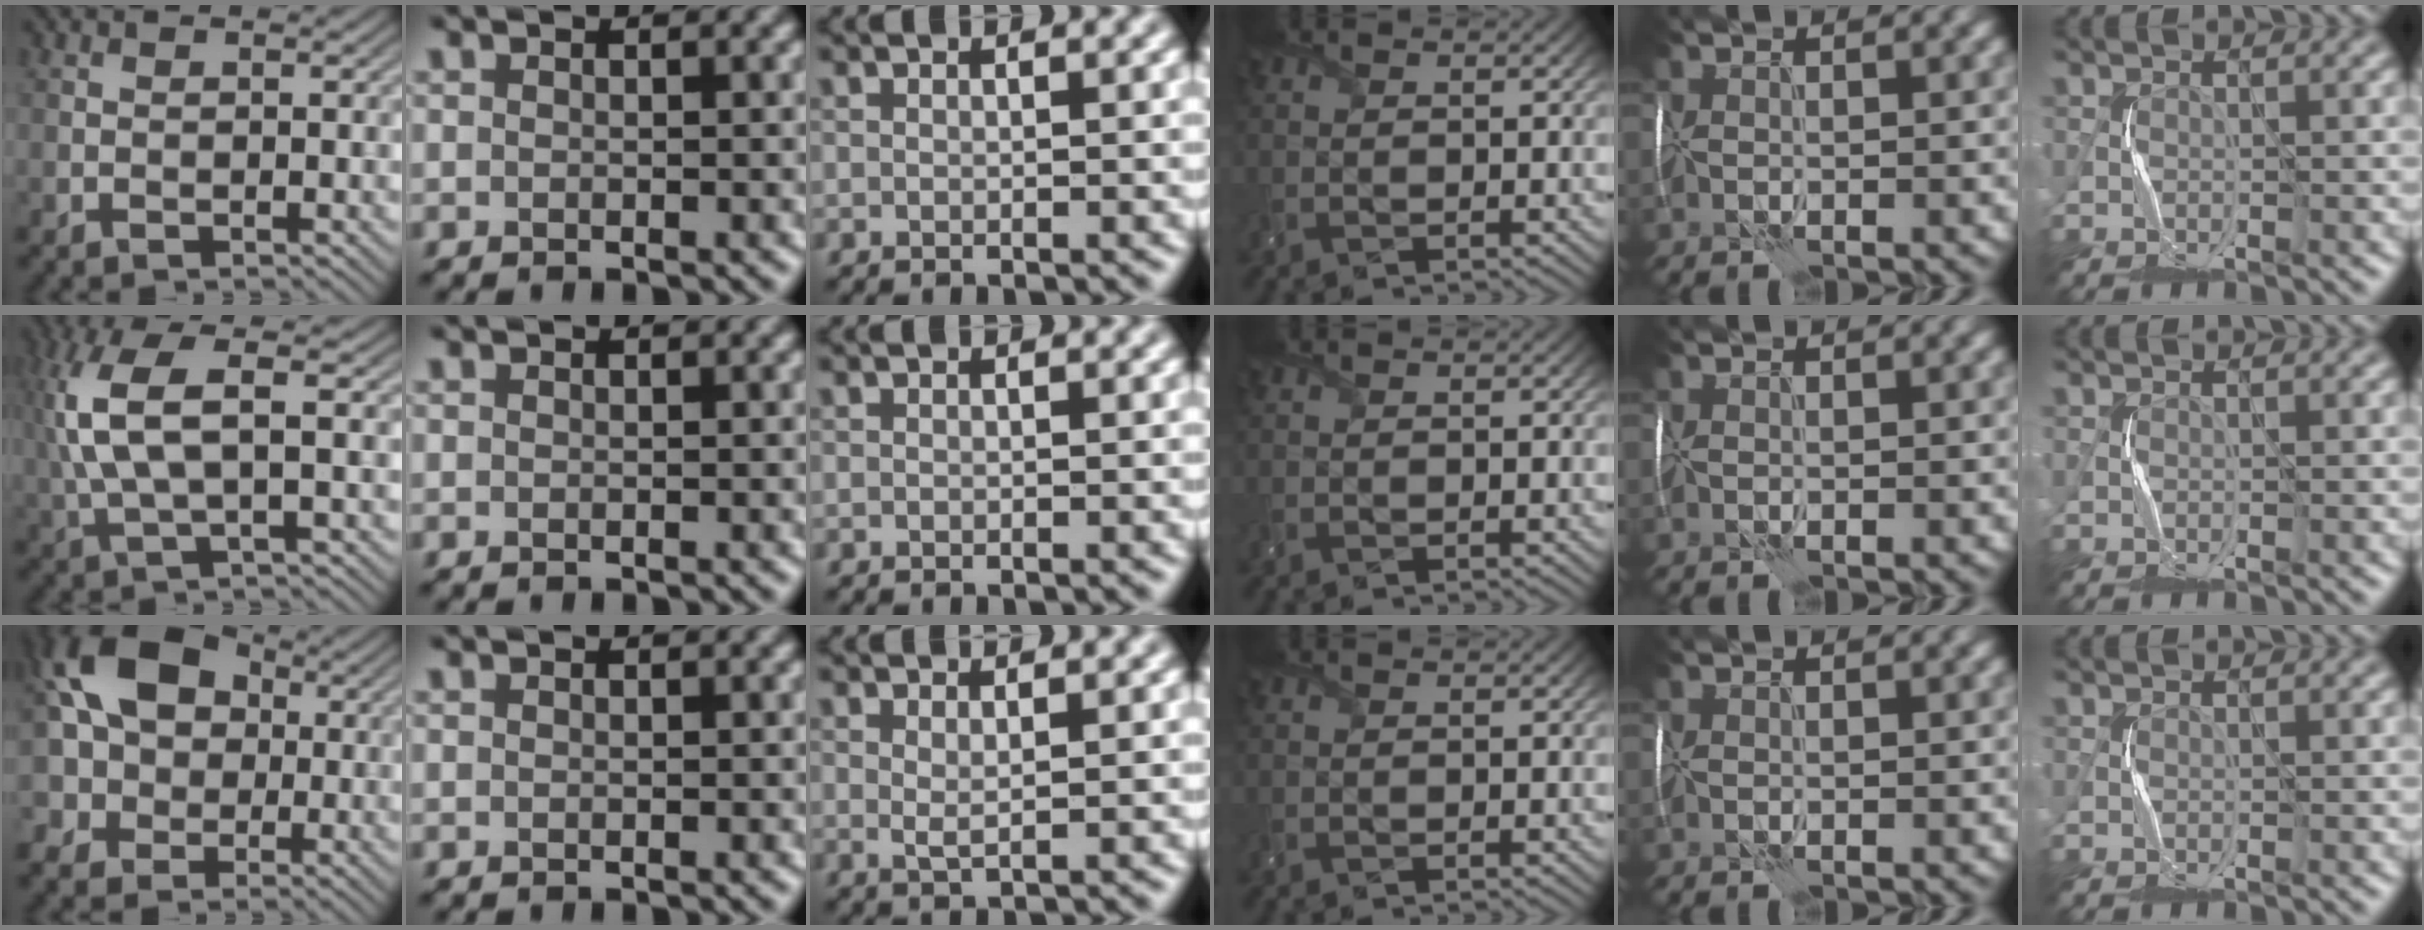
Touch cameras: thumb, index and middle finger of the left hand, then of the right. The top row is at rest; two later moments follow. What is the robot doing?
{"motion": "wrap", "object": "receipt paper"}